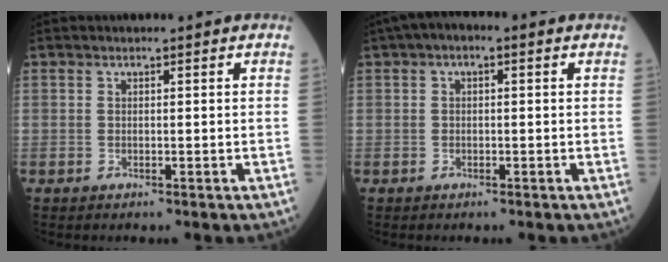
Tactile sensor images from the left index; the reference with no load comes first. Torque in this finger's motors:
{"motor_torque": [0.13, -0.65, -0.19, 0.12]}